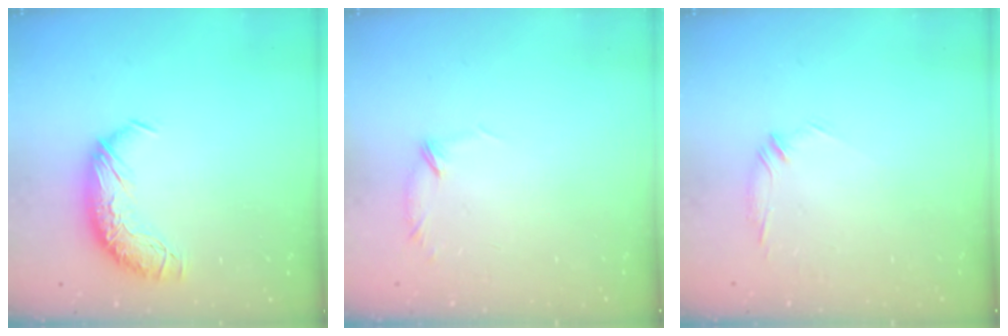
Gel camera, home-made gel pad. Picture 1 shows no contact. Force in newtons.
{"total": 6.2, "press": 6.0, "slide": 1.5}
{"total": 5.9, "press": 5.7, "slide": 1.3}